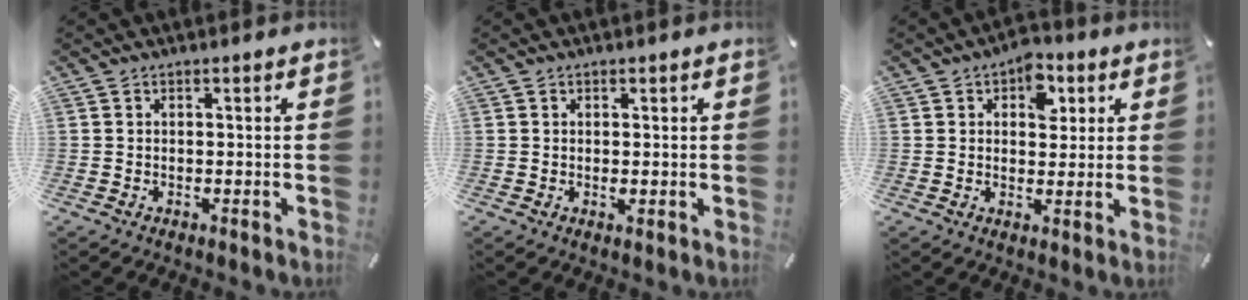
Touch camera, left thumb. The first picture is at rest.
{"total": 1.2, "force": [0.0, 0.9, 0.9], "torque": [-0.018, 0.001, 0.000]}
{"total": 6.7, "force": [2.5, 4.7, 4.2], "torque": [-0.035, -0.007, 0.033]}